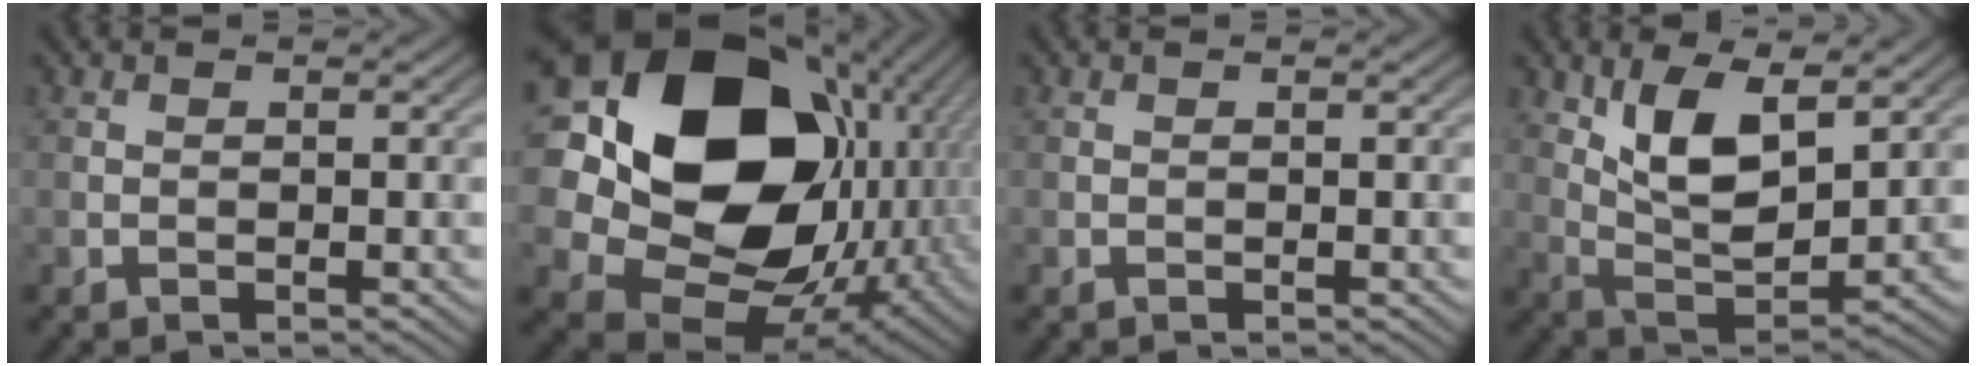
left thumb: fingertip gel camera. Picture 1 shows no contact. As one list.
[{"total": 22.5, "force": [4.6, 17.3, 13.6], "torque": [-0.313, -0.024, 0.124]}, {"total": 0.0}, {"total": 9.4, "force": [4.4, 4.0, 7.3], "torque": [-0.149, -0.002, 0.089]}]